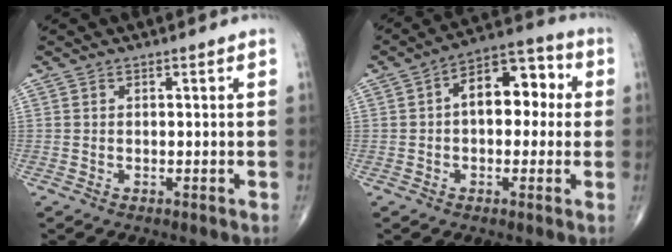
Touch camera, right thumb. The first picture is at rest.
{"total": 11.8, "force": [1.3, 7.0, 9.4], "torque": [-0.107, 0.036, 0.008]}